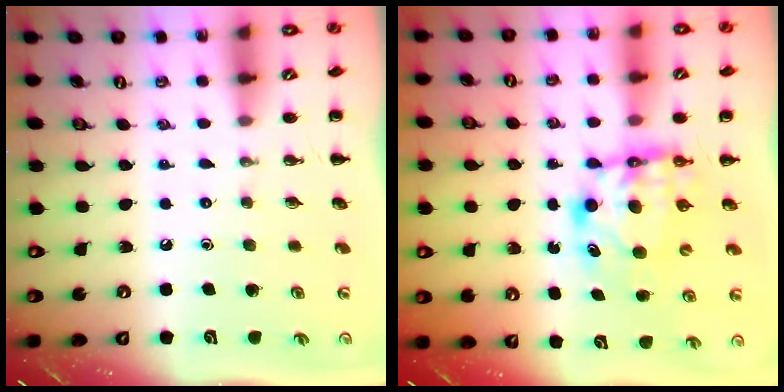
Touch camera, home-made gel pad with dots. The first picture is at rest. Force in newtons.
{"total": 6.4, "press": 6.4, "slide": 0.7}